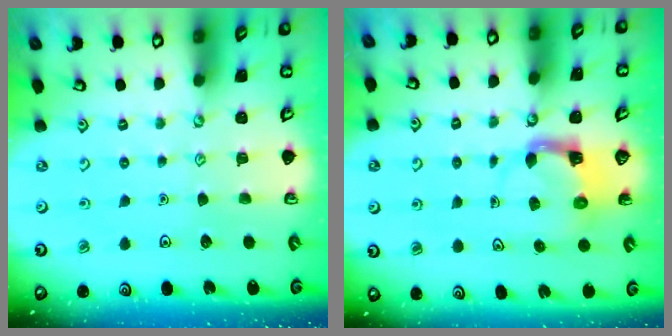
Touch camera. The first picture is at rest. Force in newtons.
{"total": 3.9, "press": 3.8, "slide": 0.7}